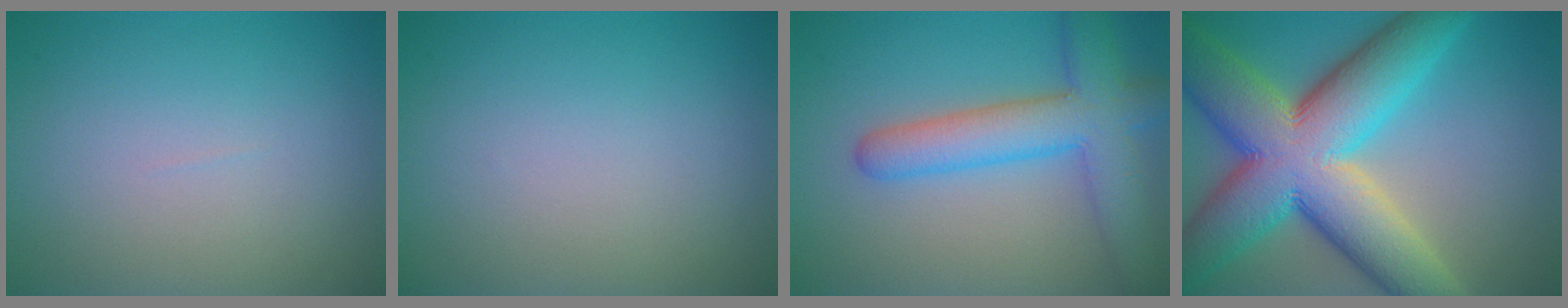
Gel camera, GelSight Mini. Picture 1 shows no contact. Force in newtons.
{"total": 0.0}
{"total": 6.6, "press": 6.6, "slide": 0.4}
{"total": 15.5, "press": 15.4, "slide": 0.5}